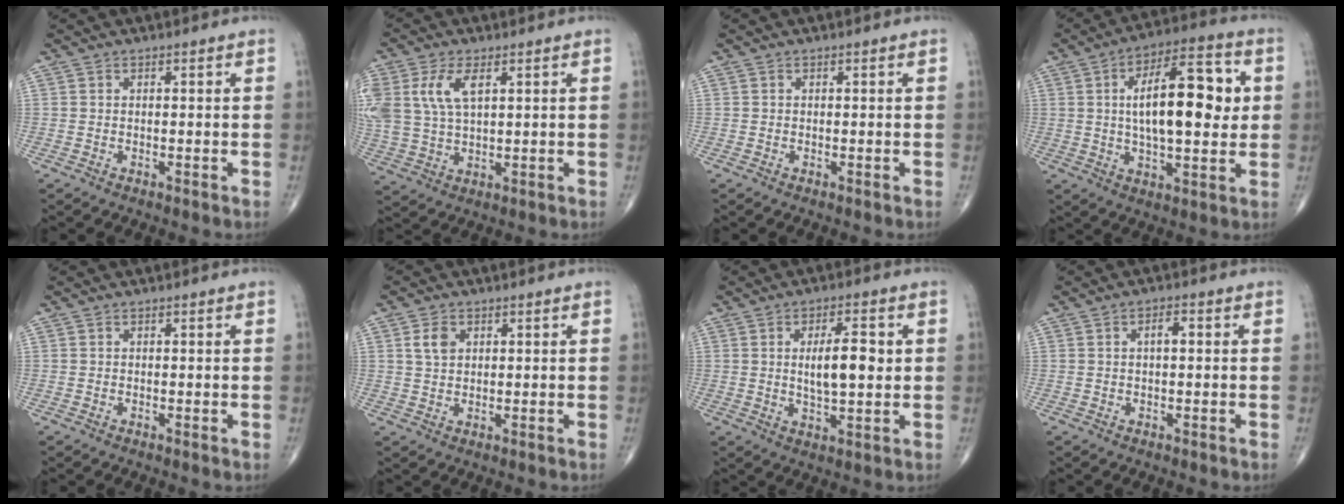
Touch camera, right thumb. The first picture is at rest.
{"total": 11.0, "force": [3.8, 5.9, 8.5], "torque": [-0.197, 0.001, 0.082]}
{"total": 0.0}
{"total": 18.1, "force": [2.7, 7.5, 16.2], "torque": [-0.235, 0.012, 0.038]}
{"total": 0.0}
{"total": 3.5, "force": [1.2, 2.5, 2.2], "torque": [-0.033, -0.001, 0.025]}
{"total": 8.5, "force": [1.2, 3.1, 7.8], "torque": [-0.123, -0.004, 0.023]}
{"total": 2.3, "force": [0.4, 1.0, 2.0], "torque": [-0.033, 0.007, 0.004]}